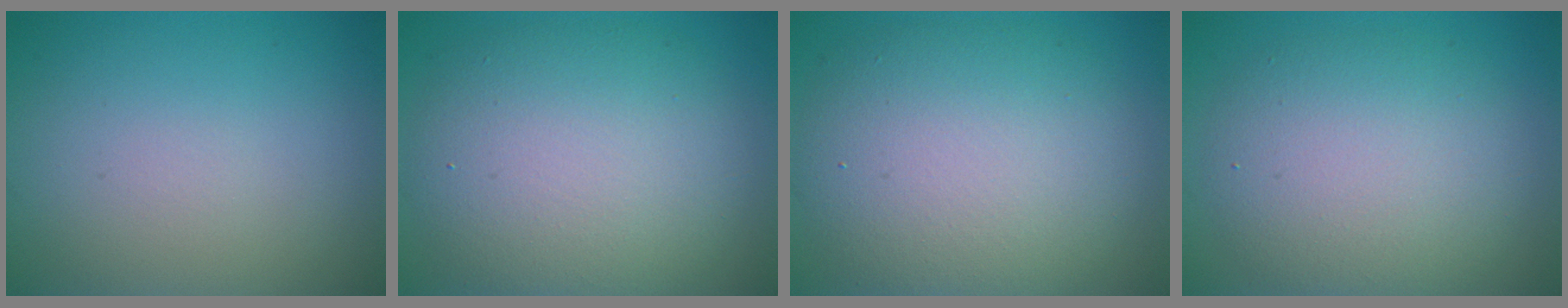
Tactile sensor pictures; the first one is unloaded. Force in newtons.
{"total": 9.2, "press": 9.2, "slide": 0.3}
{"total": 9.4, "press": 9.4, "slide": 0.6}
{"total": 6.6, "press": 6.6, "slide": 0.5}